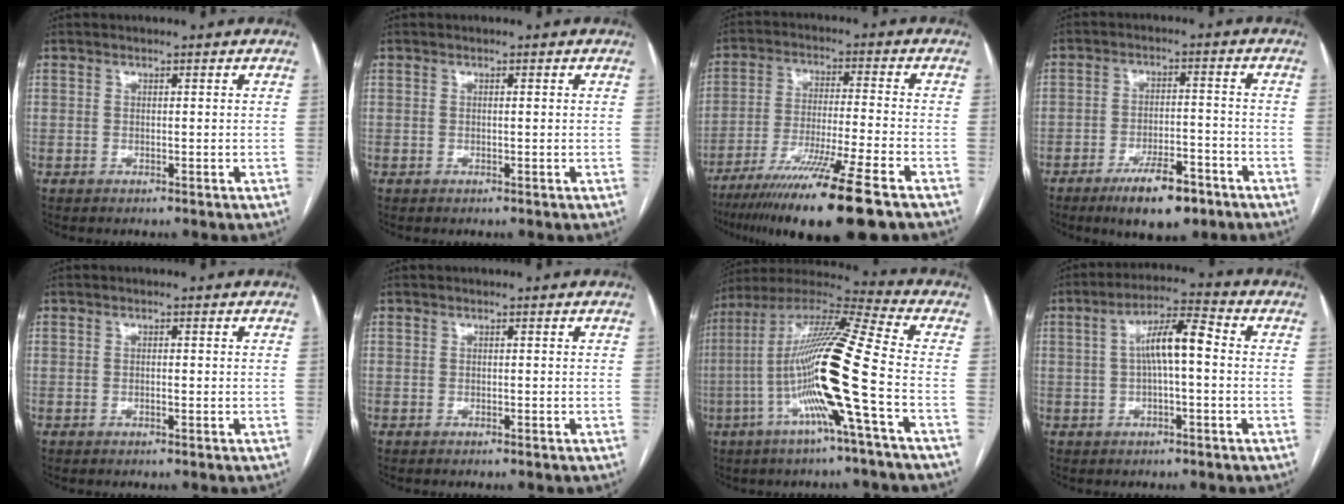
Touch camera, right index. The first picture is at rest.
{"total": 0.5, "force": [0.1, 0.1, 0.5], "torque": [-0.009, 0.000, 0.000]}
{"total": 17.2, "force": [-12.1, -0.7, 12.2], "torque": [-0.197, -0.050, -0.202]}
{"total": 9.0, "force": [-6.0, 2.9, 6.1], "torque": [-0.100, -0.002, -0.095]}
{"total": 0.8, "force": [-0.1, 0.2, 0.7], "torque": [-0.013, 0.000, -0.002]}
{"total": 0.0}
{"total": 18.7, "force": [-4.7, -0.9, 18.1], "torque": [-0.347, -0.001, -0.101]}
{"total": 7.7, "force": [0.4, 1.5, 7.5], "torque": [-0.137, 0.027, 0.005]}